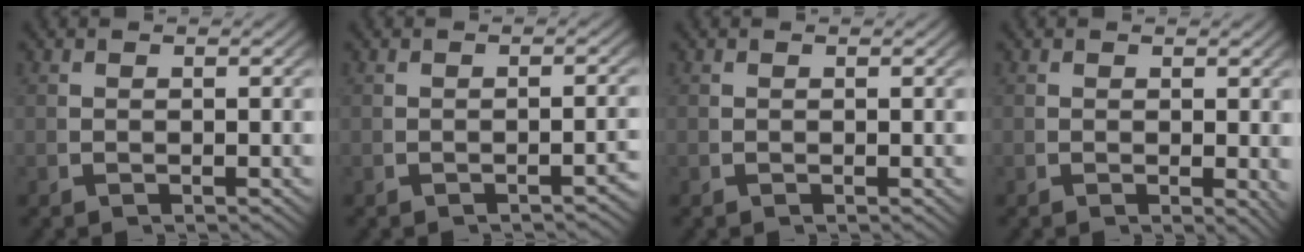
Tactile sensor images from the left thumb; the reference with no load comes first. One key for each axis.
{"total": 1.6, "fx": -1.4, "fy": 0.2, "fz": 0.8, "tx": -0.017, "ty": 0.001, "tz": -0.018}
{"total": 0.0}
{"total": 1.3, "fx": 0.3, "fy": 0.6, "fz": 1.1, "tx": -0.012, "ty": -0.006, "tz": 0.006}